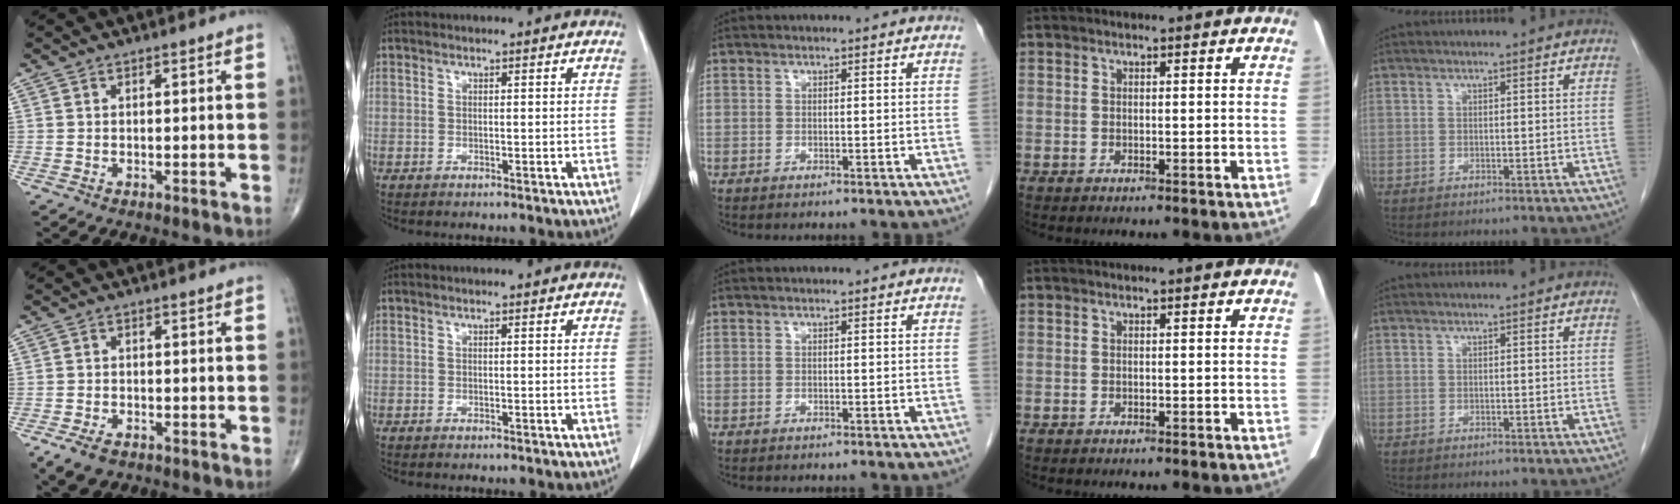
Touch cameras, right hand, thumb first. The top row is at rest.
{"thumb": {"total": 4.5, "force": [-2.8, 2.5, 2.4], "torque": [-0.046, 0.003, -0.046]}}